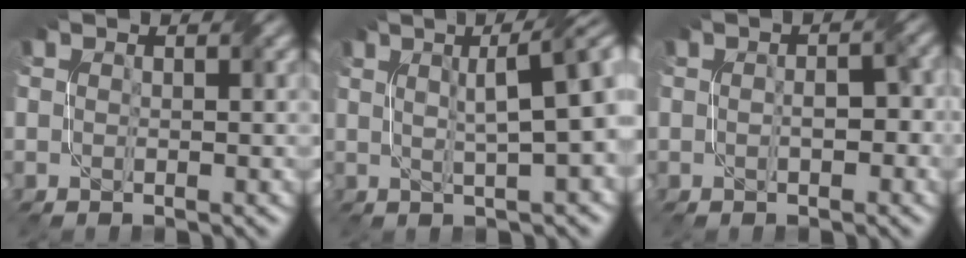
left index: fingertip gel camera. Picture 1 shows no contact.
{"total": 7.1, "force": [2.0, 2.1, 6.5], "torque": [-0.056, 0.028, 0.029]}
{"total": 2.6, "force": [-0.4, 1.2, 2.2], "torque": [-0.034, 0.008, 0.001]}